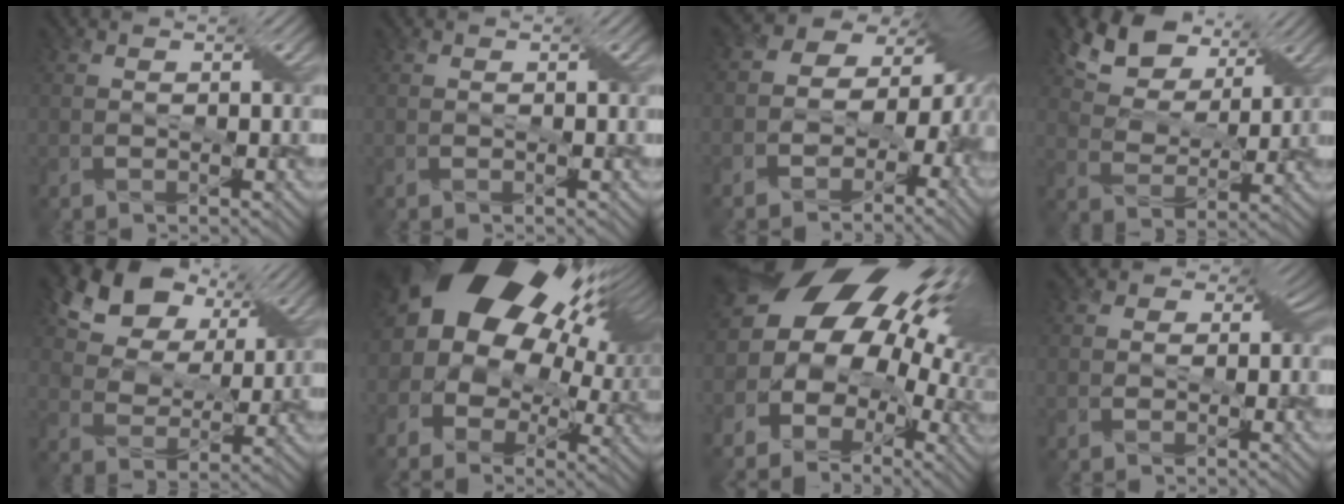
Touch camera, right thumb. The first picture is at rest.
{"total": 0.0}
{"total": 13.3, "force": [-1.3, 10.0, 8.6], "torque": [-0.122, -0.032, -0.009]}
{"total": 9.3, "force": [5.6, 5.3, 5.0], "torque": [-0.107, 0.004, 0.098]}
{"total": 13.0, "force": [7.5, 8.2, 6.8], "torque": [-0.158, 0.040, 0.125]}
{"total": 21.1, "force": [7.5, 13.1, 14.7], "torque": [-0.263, 0.044, 0.128]}
{"total": 17.7, "force": [3.6, 12.6, 11.9], "torque": [-0.172, 0.002, 0.072]}
{"total": 4.7, "force": [-0.7, 4.1, 2.2], "torque": [-0.015, 0.017, -0.037]}